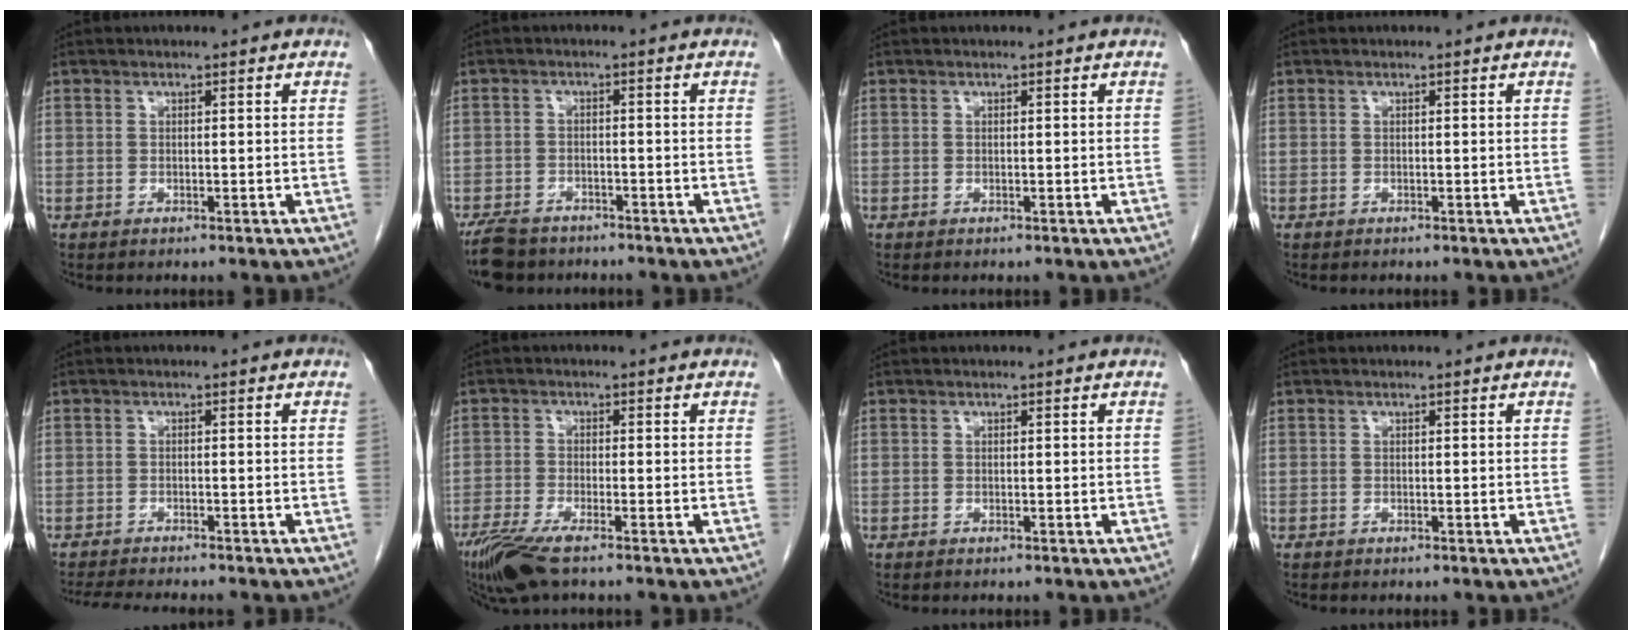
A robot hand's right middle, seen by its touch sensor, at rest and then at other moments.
{"total": 7.0, "force": [-5.9, 3.0, 2.5], "torque": [-0.046, -0.010, -0.097]}
{"total": 0.0}
{"total": 0.0}
{"total": 7.5, "force": [-6.7, 0.8, 3.1], "torque": [-0.048, -0.014, -0.103]}
{"total": 7.1, "force": [-5.0, 1.0, 5.0], "torque": [-0.096, -0.019, -0.092]}
{"total": 0.0}
{"total": 0.0}